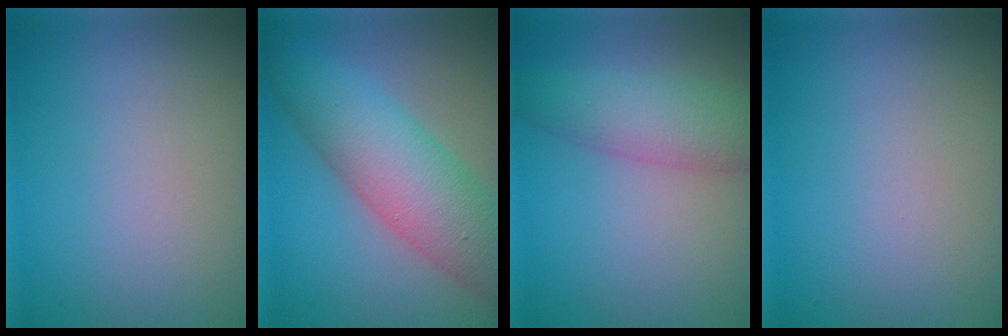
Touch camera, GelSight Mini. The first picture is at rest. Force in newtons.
{"total": 8.5, "press": 8.5, "slide": 0.1}
{"total": 4.5, "press": 4.5, "slide": 0.2}
{"total": 0.0}